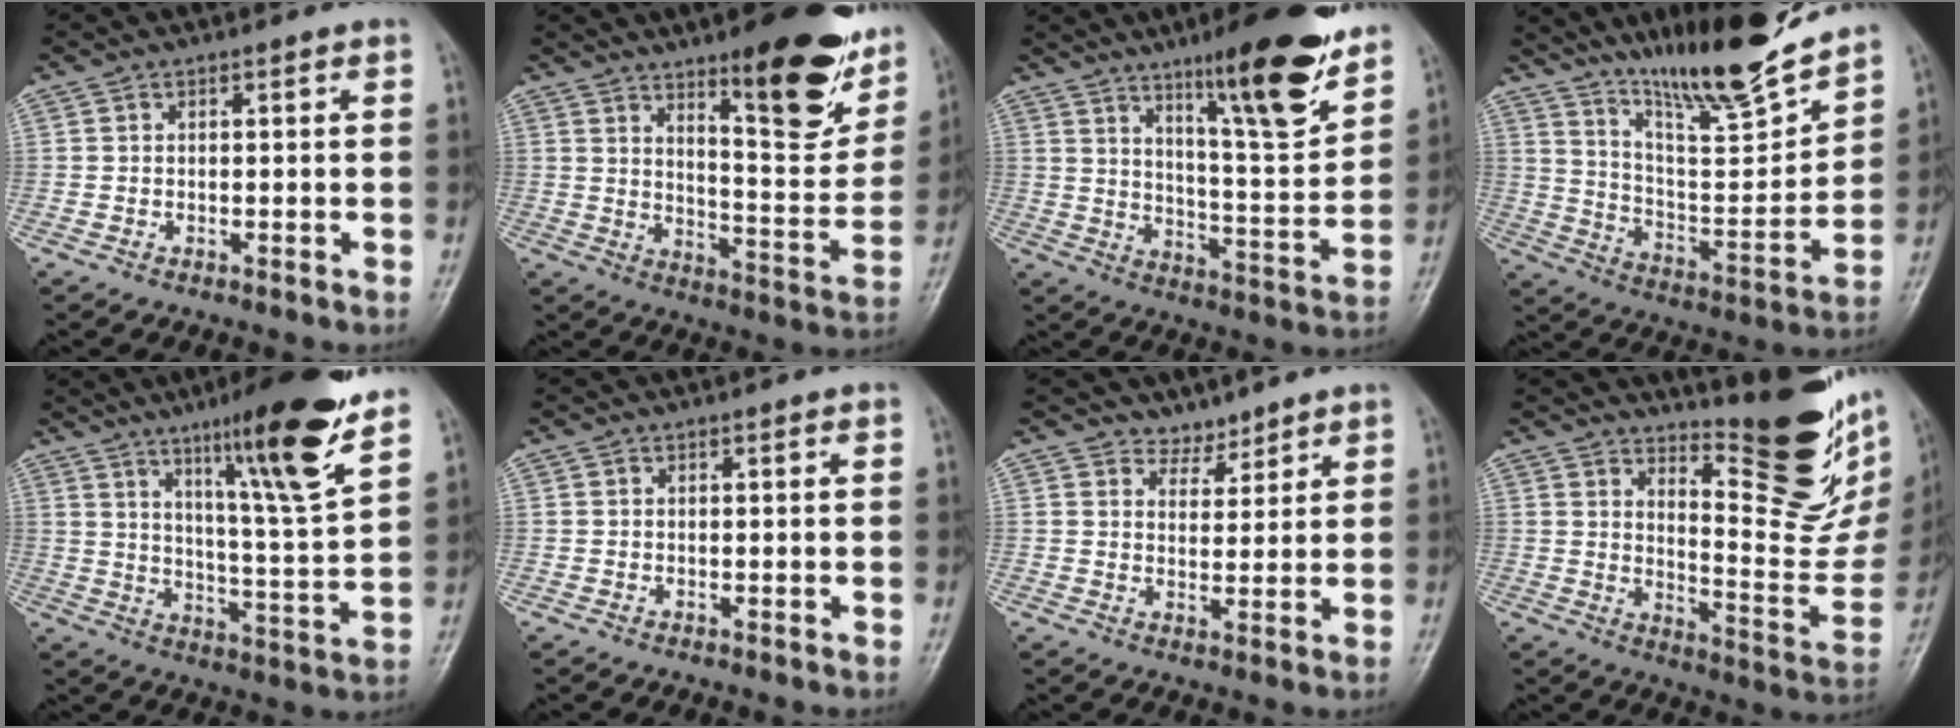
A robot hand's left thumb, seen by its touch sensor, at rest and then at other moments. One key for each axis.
{"total": 19.9, "fx": 11.5, "fy": 5.9, "fz": 15.1, "tx": -0.154, "ty": -0.066, "tz": 0.169}
{"total": 17.7, "fx": 11.6, "fy": 3.2, "fz": 13.0, "tx": -0.169, "ty": -0.073, "tz": 0.184}
{"total": 20.0, "fx": 16.4, "fy": 2.8, "fz": 11.0, "tx": -0.144, "ty": -0.101, "tz": 0.281}
{"total": 17.5, "fx": 11.3, "fy": 1.3, "fz": 13.4, "tx": -0.188, "ty": -0.066, "tz": 0.175}
{"total": 0.0}
{"total": 3.5, "fx": 3.1, "fy": 1.6, "fz": -0.1, "tx": 0.025, "ty": -0.024, "tz": 0.048}
{"total": 20.7, "fx": 14.1, "fy": 5.9, "fz": 14.0, "tx": -0.153, "ty": -0.122, "tz": 0.204}